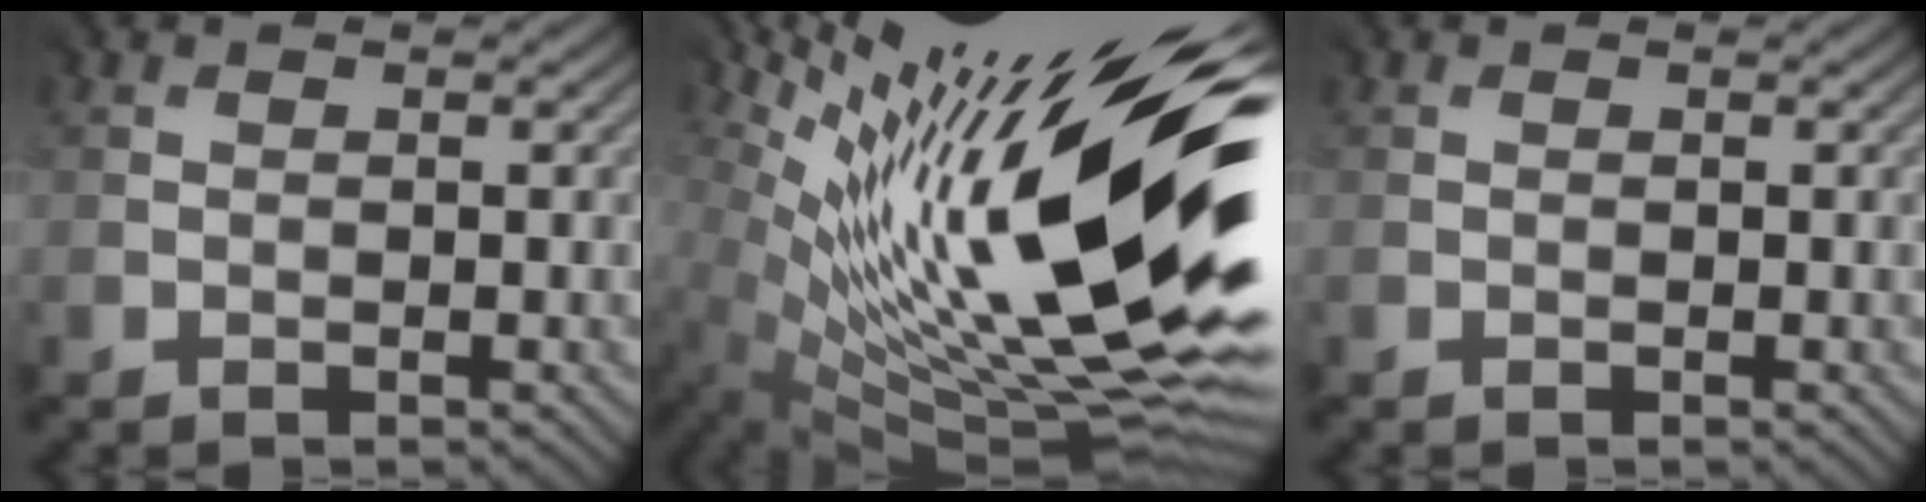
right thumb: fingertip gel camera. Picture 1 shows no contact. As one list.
[{"total": 20.2, "force": [4.1, 5.4, 19.0], "torque": [-0.328, 0.000, 0.088]}, {"total": 0.0}]